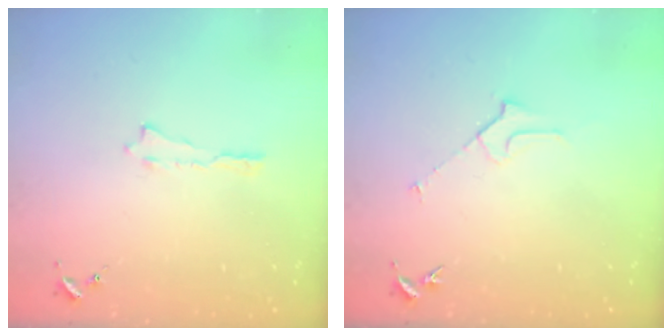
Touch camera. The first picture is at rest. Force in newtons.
{"total": 2.3, "press": 2.3, "slide": 0.2}